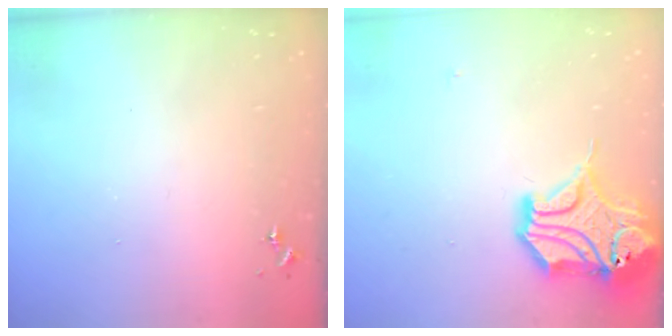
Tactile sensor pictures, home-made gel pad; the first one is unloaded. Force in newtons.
{"total": 16.6, "press": 16.5, "slide": 2.1}